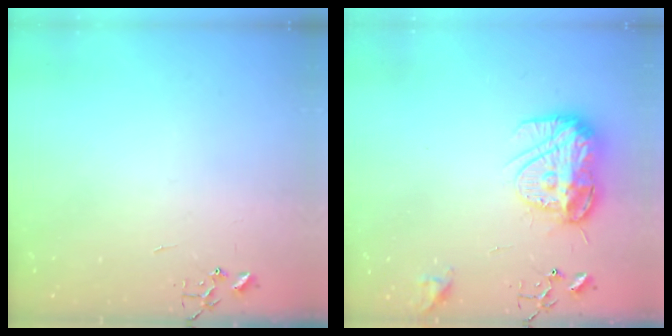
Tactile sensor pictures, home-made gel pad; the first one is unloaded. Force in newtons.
{"total": 14.7, "press": 14.6, "slide": 1.5}